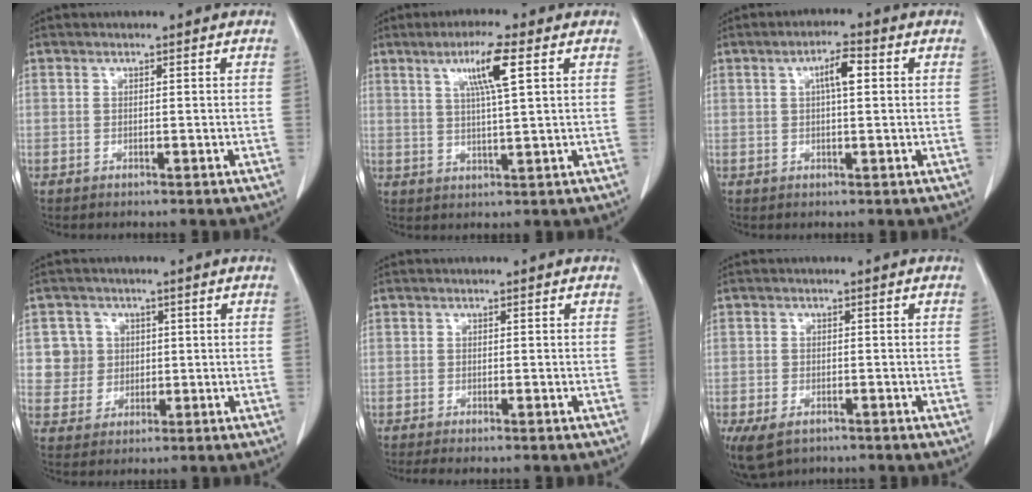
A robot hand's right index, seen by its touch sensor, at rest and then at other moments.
{"total": 6.8, "force": [2.9, -0.2, 6.2], "torque": [-0.113, 0.003, 0.051]}
{"total": 4.0, "force": [1.0, 0.8, 3.8], "torque": [-0.066, 0.010, 0.014]}
{"total": 5.2, "force": [1.2, 5.0, 0.1], "torque": [0.007, 0.013, 0.027]}
{"total": 2.4, "force": [-2.0, 0.3, 1.3], "torque": [-0.020, -0.007, -0.028]}
{"total": 5.9, "force": [-3.7, 3.5, 3.1], "torque": [-0.058, -0.008, -0.052]}